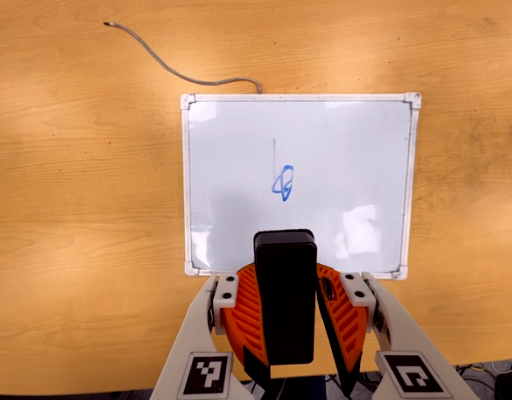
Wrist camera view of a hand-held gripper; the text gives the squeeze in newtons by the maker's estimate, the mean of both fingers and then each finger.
{"total": 8.3, "left": 8.3, "right": 8.2}